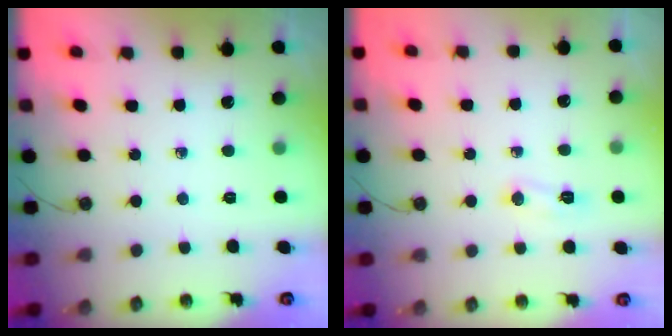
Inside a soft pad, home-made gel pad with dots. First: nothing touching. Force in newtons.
{"total": 10.0, "press": 5.0, "slide": 8.7}